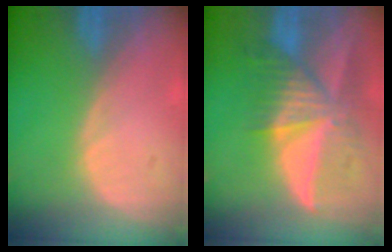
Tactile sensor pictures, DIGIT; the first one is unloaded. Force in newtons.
{"total": 9.8, "press": 8.6, "slide": 4.7}